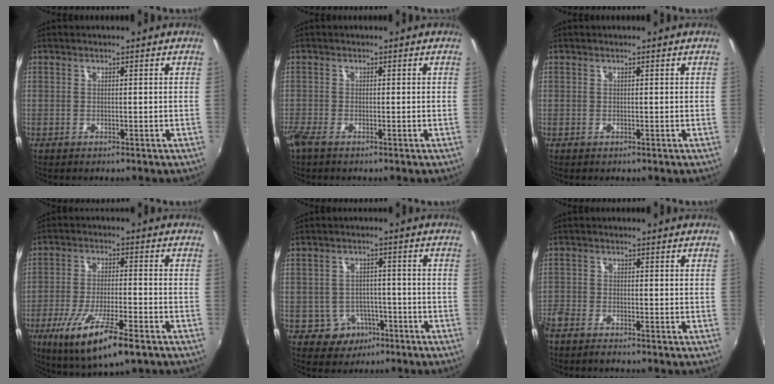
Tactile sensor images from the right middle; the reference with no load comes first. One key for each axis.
{"total": 2.5, "fx": -1.9, "fy": 0.6, "fz": 1.6, "tx": -0.040, "ty": -0.010, "tz": -0.038}
{"total": 0.0}
{"total": 14.3, "fx": -8.0, "fy": 3.1, "fz": 11.5, "tx": -0.228, "ty": -0.044, "tz": -0.142}
{"total": 5.5, "fx": -3.0, "fy": 4.6, "fz": 0.8, "tx": -0.027, "ty": 0.013, "tz": -0.035}
{"total": 4.2, "fx": -3.7, "fy": 1.1, "fz": 1.7, "tx": -0.051, "ty": -0.016, "tz": -0.073}